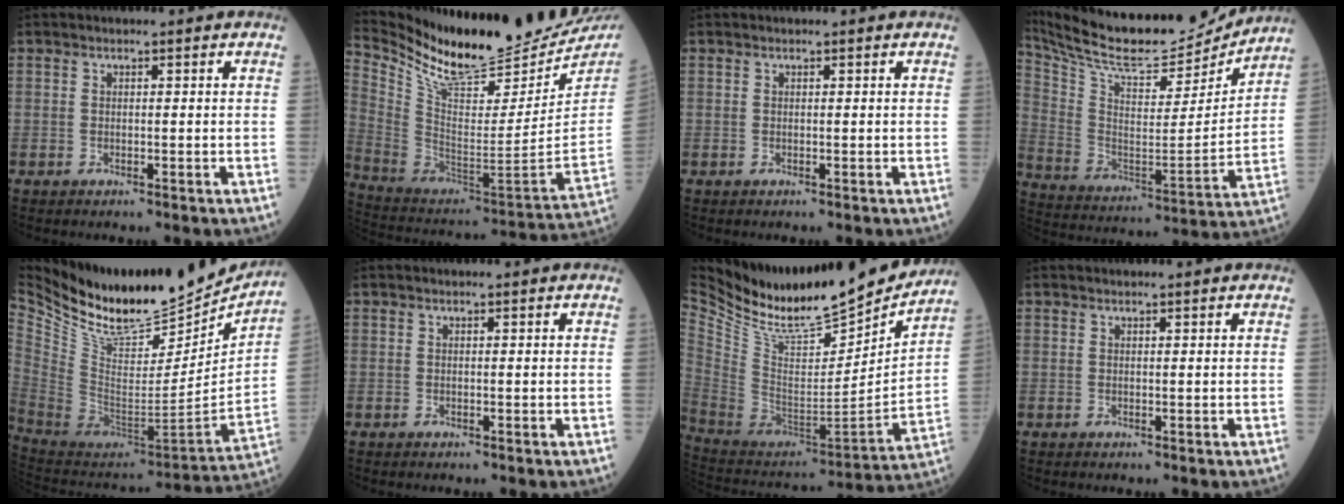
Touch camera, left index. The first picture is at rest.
{"total": 23.9, "force": [21.9, 3.0, 9.0], "torque": [-0.173, -0.087, 0.344]}
{"total": 0.0}
{"total": 23.3, "force": [21.5, 4.0, 8.2], "torque": [-0.161, -0.028, 0.337]}
{"total": 26.0, "force": [22.3, 7.1, 11.4], "torque": [-0.217, -0.039, 0.363]}
{"total": 0.0}
{"total": 28.3, "force": [24.6, 5.5, 13.0], "torque": [-0.247, -0.055, 0.395]}
{"total": 1.0, "force": [1.0, 0.0, 0.3], "torque": [-0.002, 0.009, 0.015]}